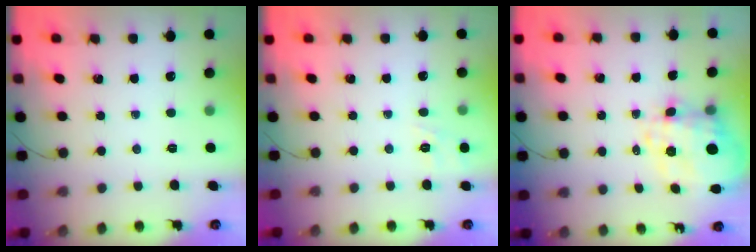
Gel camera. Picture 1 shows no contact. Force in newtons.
{"total": 9.3, "press": 9.1, "slide": 1.8}
{"total": 6.1, "press": 5.6, "slide": 2.4}